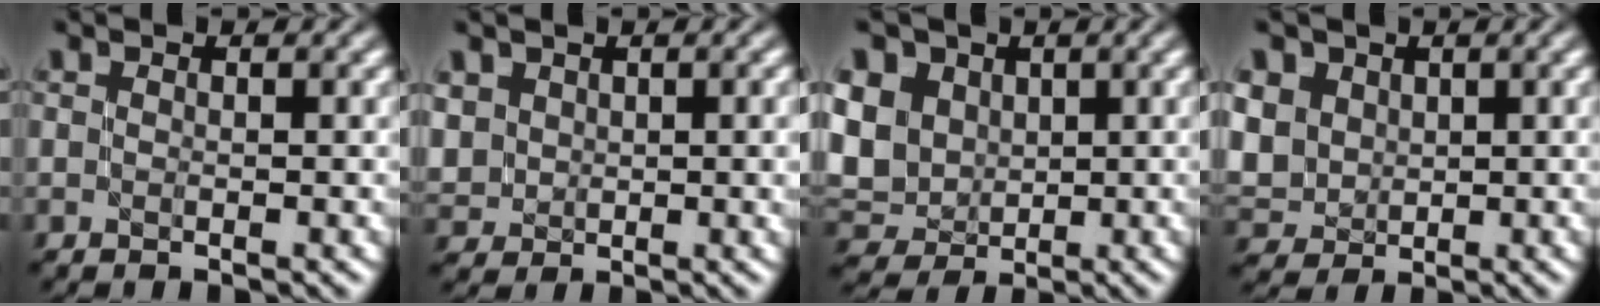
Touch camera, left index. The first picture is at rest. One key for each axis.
{"total": 4.4, "fx": 1.4, "fy": 3.4, "fz": 2.5, "tx": -0.065, "ty": 0.003, "tz": 0.029}
{"total": 10.1, "fx": 2.4, "fy": 8.1, "fz": 5.5, "tx": -0.120, "ty": 0.027, "tz": 0.025}
{"total": 6.5, "fx": 1.7, "fy": 5.4, "fz": 3.2, "tx": -0.097, "ty": 0.025, "tz": 0.026}